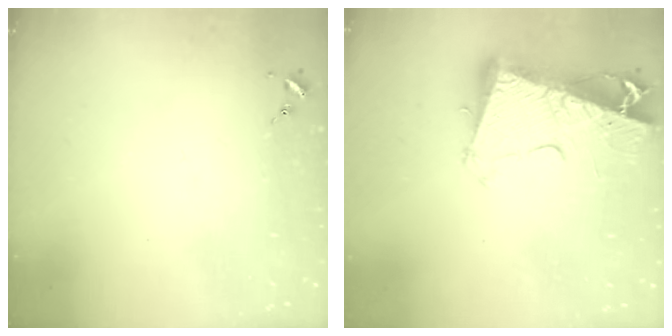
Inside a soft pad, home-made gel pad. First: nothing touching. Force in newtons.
{"total": 14.0, "press": 13.9, "slide": 1.6}